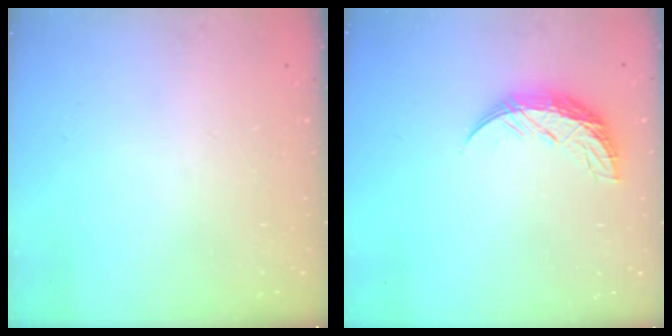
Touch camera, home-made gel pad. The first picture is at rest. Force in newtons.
{"total": 10.0, "press": 10.0, "slide": 0.6}